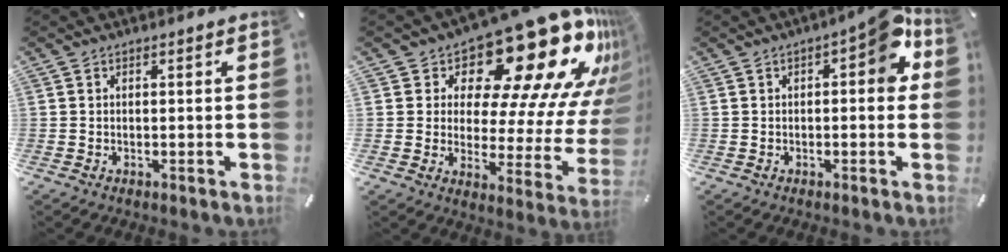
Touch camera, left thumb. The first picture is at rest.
{"total": 24.4, "force": [14.2, 10.8, 16.6], "torque": [-0.214, -0.121, 0.237]}
{"total": 8.0, "force": [1.9, 3.6, 6.9], "torque": [-0.074, -0.012, 0.023]}